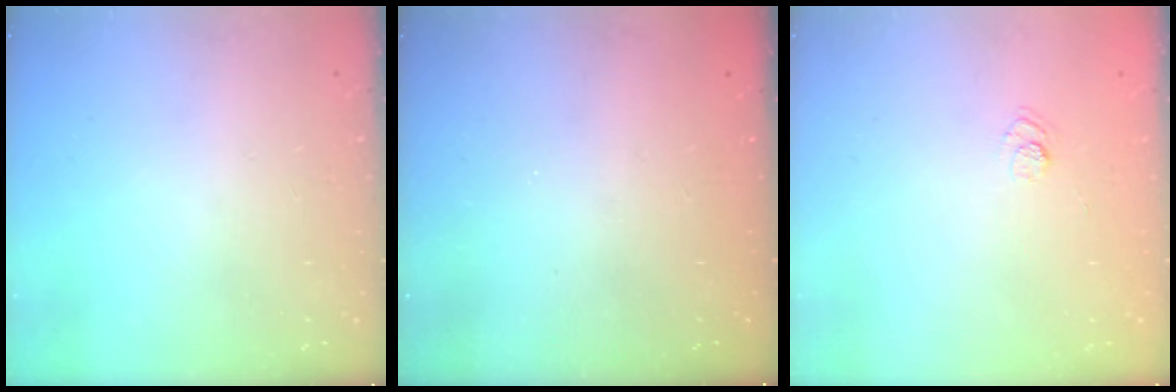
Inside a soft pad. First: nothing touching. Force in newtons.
{"total": 2.2, "press": 2.1, "slide": 0.7}
{"total": 3.1, "press": 2.8, "slide": 1.3}